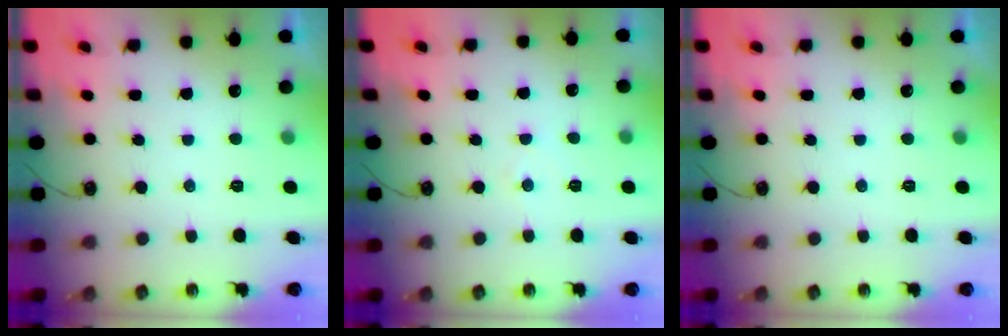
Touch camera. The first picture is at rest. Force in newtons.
{"total": 3.5, "press": 3.5, "slide": 0.5}
{"total": 0.0}